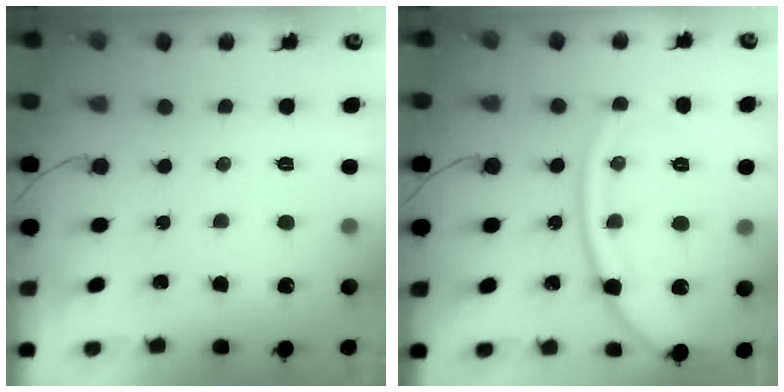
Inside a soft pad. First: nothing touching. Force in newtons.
{"total": 15.2, "press": 15.1, "slide": 1.4}